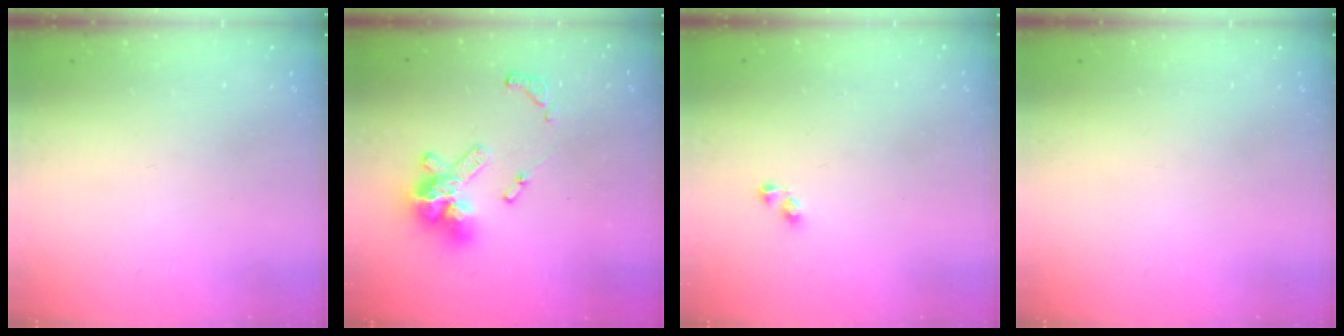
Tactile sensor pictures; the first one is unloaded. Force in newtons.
{"total": 16.1, "press": 16.0, "slide": 1.3}
{"total": 1.8, "press": 1.8, "slide": 0.2}
{"total": 0.0}